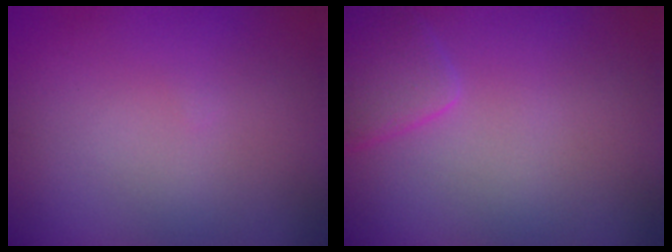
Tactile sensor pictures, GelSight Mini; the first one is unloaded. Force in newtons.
{"total": 2.9, "press": 2.9, "slide": 0.2}